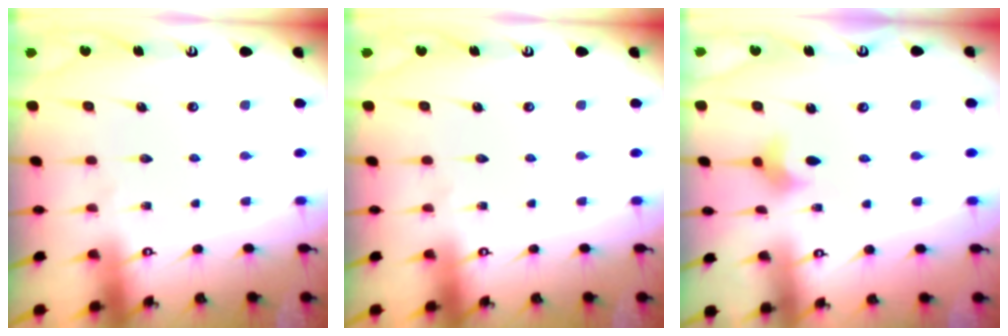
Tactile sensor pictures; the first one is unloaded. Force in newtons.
{"total": 0.0}
{"total": 2.7, "press": 2.7, "slide": 0.5}